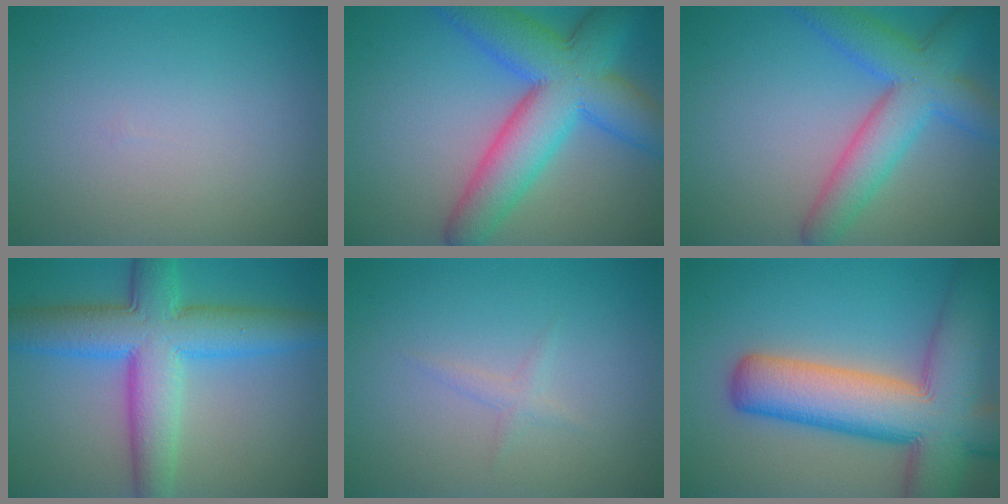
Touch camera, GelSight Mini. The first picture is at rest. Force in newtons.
{"total": 10.3, "press": 10.3, "slide": 0.3}
{"total": 6.8, "press": 6.8, "slide": 0.3}
{"total": 9.2, "press": 9.2, "slide": 0.1}
{"total": 0.5, "press": 0.5, "slide": 0.0}
{"total": 12.9, "press": 12.9, "slide": 0.8}